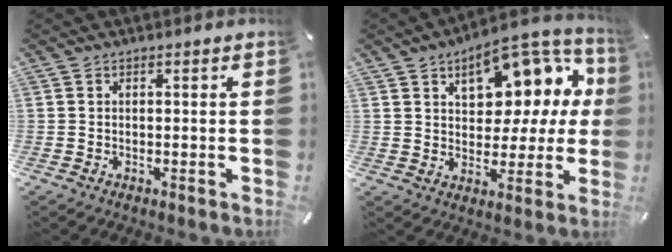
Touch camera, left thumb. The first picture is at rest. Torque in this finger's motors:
{"motor_torque": [2.51, 2.50, 0.42, -0.17, 0.13]}